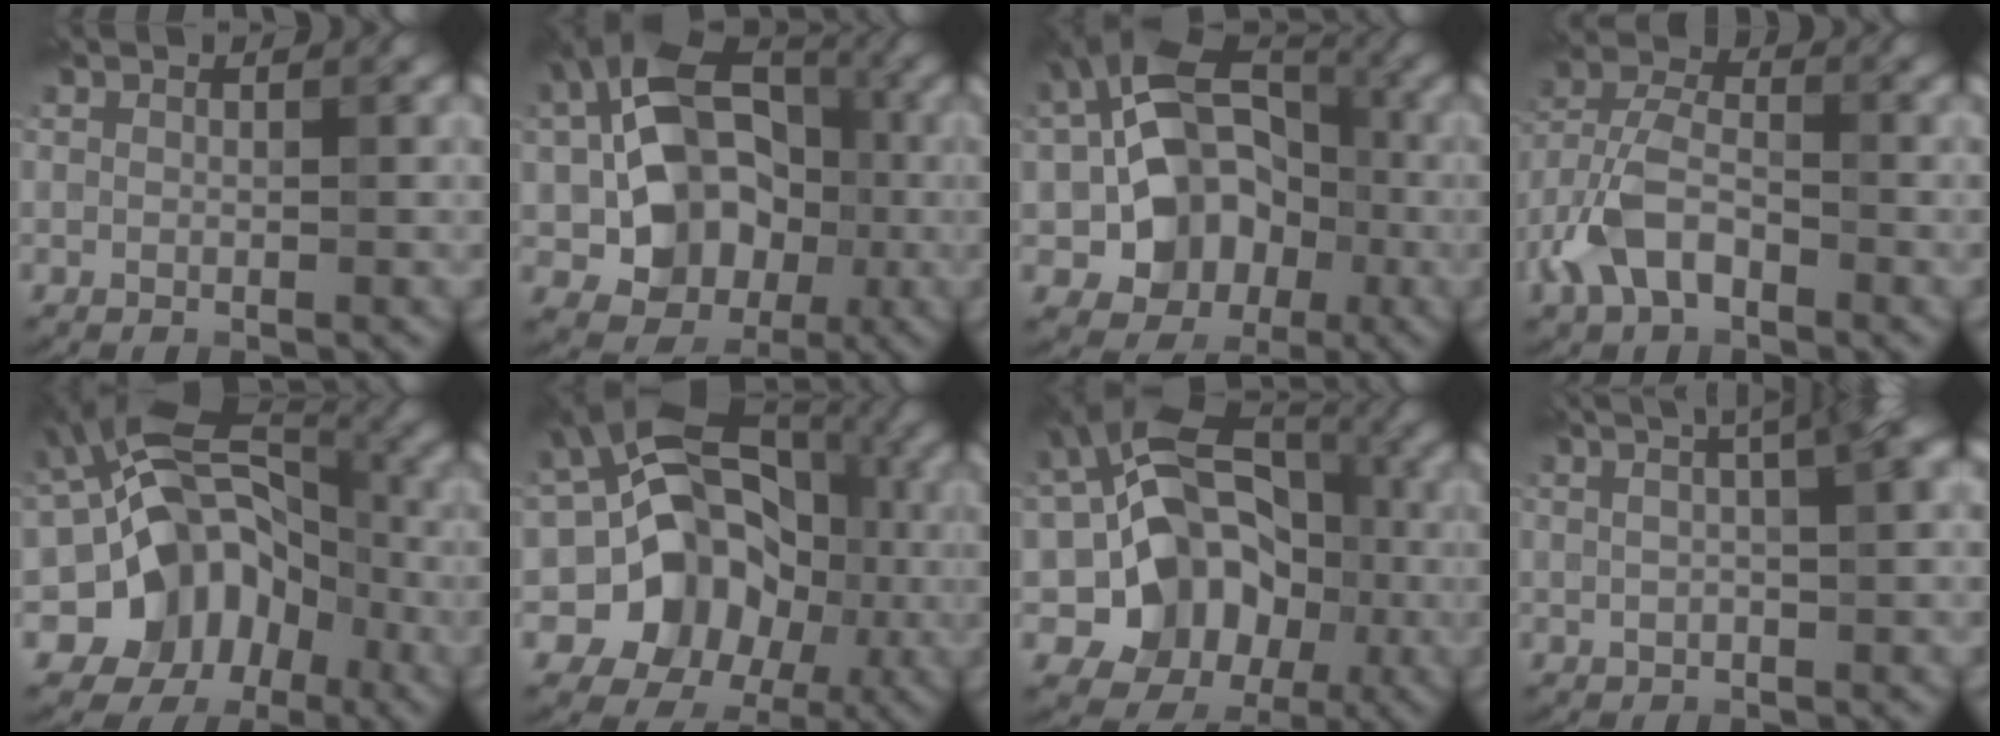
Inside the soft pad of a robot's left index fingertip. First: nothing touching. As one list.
[{"total": 12.3, "force": [-1.2, 9.4, 7.9], "torque": [-0.105, 0.006, -0.035]}, {"total": 11.4, "force": [-1.7, 8.8, 7.0], "torque": [-0.087, 0.006, -0.049]}, {"total": 5.2, "force": [-2.7, 3.0, 3.3], "torque": [-0.073, 0.010, -0.064]}, {"total": 12.0, "force": [-3.4, 9.3, 6.7], "torque": [-0.083, 0.012, -0.076]}, {"total": 12.9, "force": [-1.4, 10.5, 7.4], "torque": [-0.090, 0.000, -0.043]}, {"total": 12.8, "force": [-1.3, 10.2, 7.5], "torque": [-0.099, 0.009, -0.033]}, {"total": 8.7, "force": [3.9, 3.5, 6.9], "torque": [-0.040, 0.051, 0.027]}]